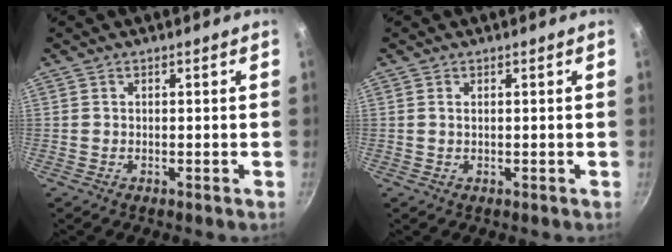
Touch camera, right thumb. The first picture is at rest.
{"total": 0.7, "force": [0.2, 0.3, 0.6], "torque": [-0.011, 0.001, 0.005]}